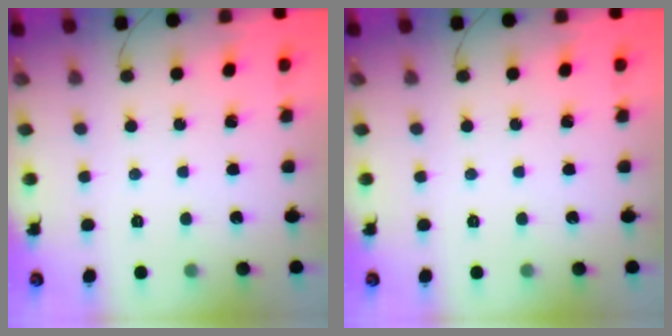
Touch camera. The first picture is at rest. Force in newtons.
{"total": 0.0}